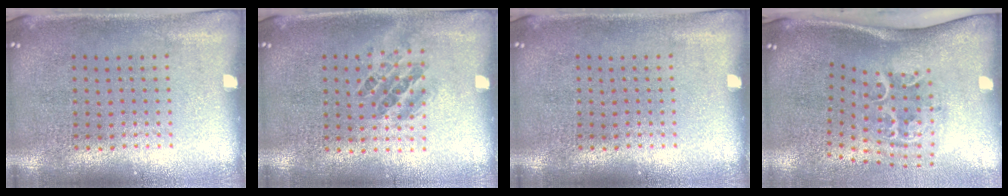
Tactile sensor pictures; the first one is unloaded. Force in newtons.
{"total": 0.9, "press": 0.7, "slide": 0.4}
{"total": 0.0}
{"total": 2.3, "press": 1.4, "slide": 1.9}